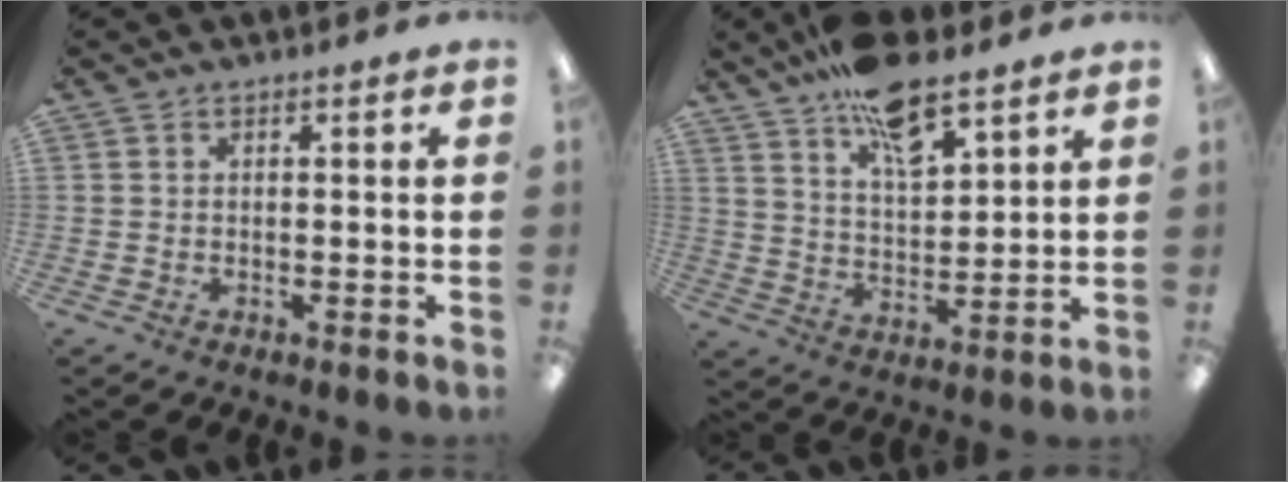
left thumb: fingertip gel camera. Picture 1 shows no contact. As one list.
[{"total": 13.3, "force": [9.4, 5.5, 7.7], "torque": [-0.123, -0.045, 0.166]}]